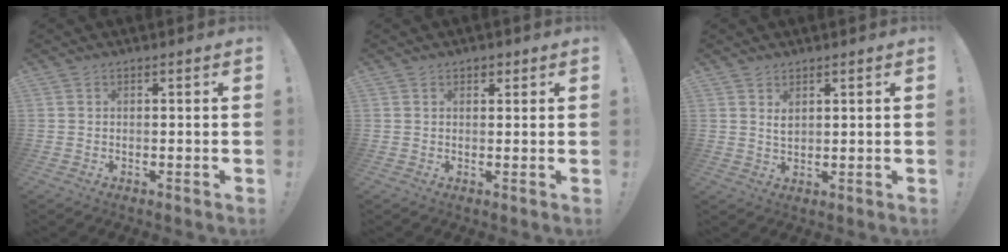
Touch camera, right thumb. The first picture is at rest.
{"total": 1.4, "force": [0.9, 1.1, 0.4], "torque": [0.006, -0.004, 0.013]}
{"total": 2.5, "force": [1.6, 1.2, 1.4], "torque": [-0.016, -0.011, 0.027]}